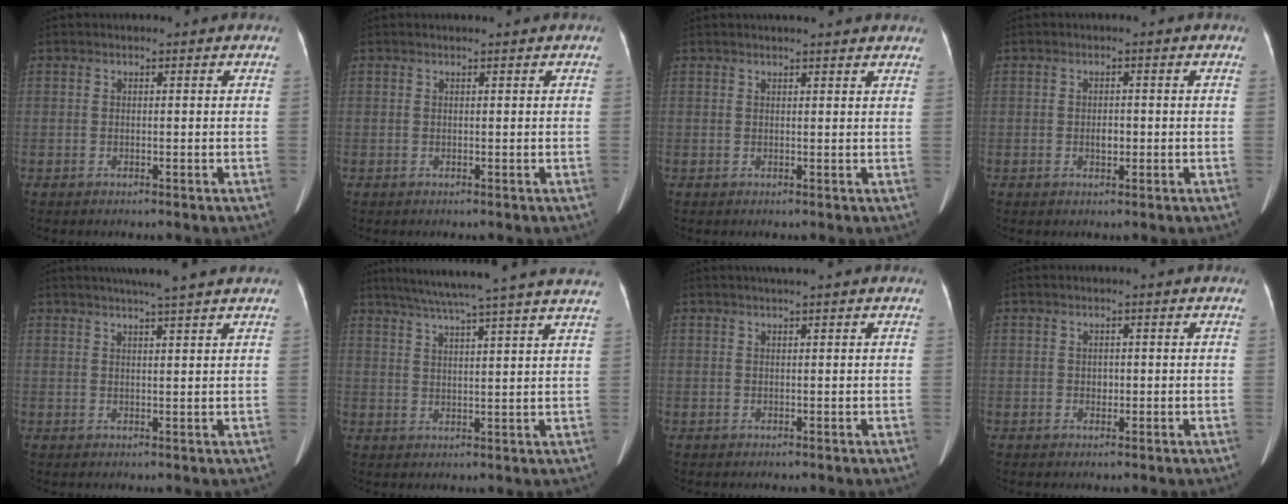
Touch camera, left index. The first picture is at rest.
{"total": 0.0}
{"total": 8.7, "force": [7.8, 1.3, 3.7], "torque": [-0.046, 0.021, 0.084]}
{"total": 1.5, "force": [-0.3, 0.9, 1.2], "torque": [-0.022, 0.001, -0.004]}
{"total": 6.7, "force": [5.5, -0.7, 3.8], "torque": [-0.058, 0.014, 0.072]}
{"total": 19.9, "force": [17.1, -1.2, 10.0], "torque": [-0.168, 0.004, 0.223]}
{"total": 1.7, "force": [1.3, -0.4, 1.1], "torque": [-0.015, 0.011, 0.024]}
{"total": 0.8, "force": [0.0, 0.7, 0.4], "torque": [-0.008, 0.002, -0.001]}